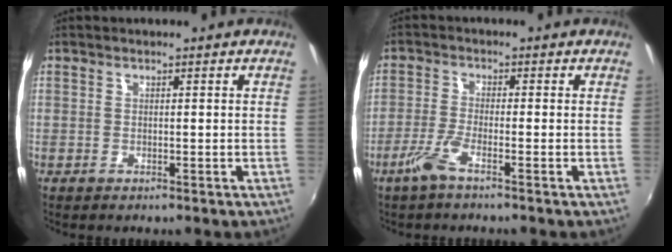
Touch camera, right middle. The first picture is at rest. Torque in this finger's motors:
{"motor_torque": [0.66, -0.56, 0.07, 0.04]}